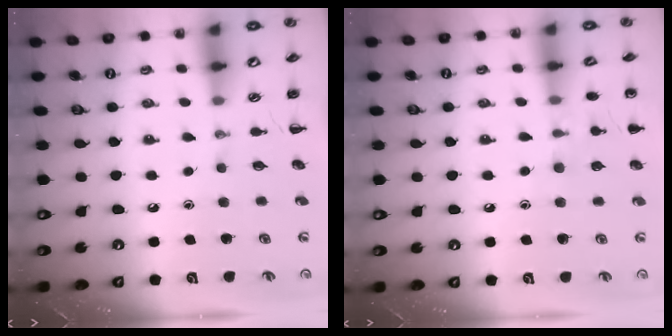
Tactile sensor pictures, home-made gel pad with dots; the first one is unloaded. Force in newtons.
{"total": 7.2, "press": 6.8, "slide": 2.2}